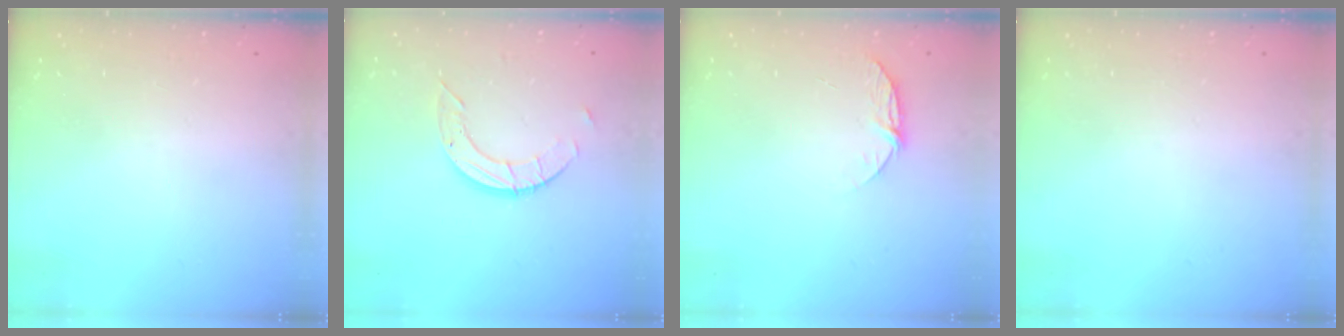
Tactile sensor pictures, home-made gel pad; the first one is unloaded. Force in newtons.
{"total": 6.1, "press": 6.1, "slide": 0.2}
{"total": 6.1, "press": 6.1, "slide": 0.7}
{"total": 0.0}